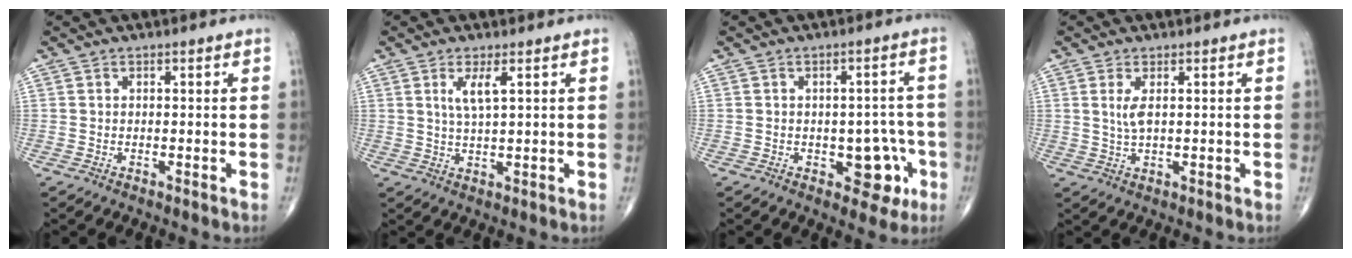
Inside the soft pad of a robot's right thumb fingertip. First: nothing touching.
{"total": 4.0, "force": [1.6, 0.7, 3.6], "torque": [-0.077, -0.012, 0.034]}
{"total": 7.1, "force": [-2.5, 4.2, 5.1], "torque": [-0.026, 0.020, -0.027]}
{"total": 3.0, "force": [0.9, 0.8, 2.7], "torque": [-0.064, -0.007, 0.023]}